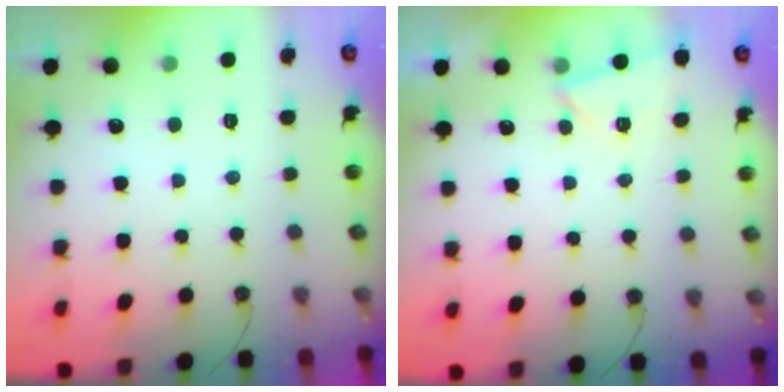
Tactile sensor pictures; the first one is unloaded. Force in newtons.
{"total": 2.4, "press": 2.0, "slide": 1.2}